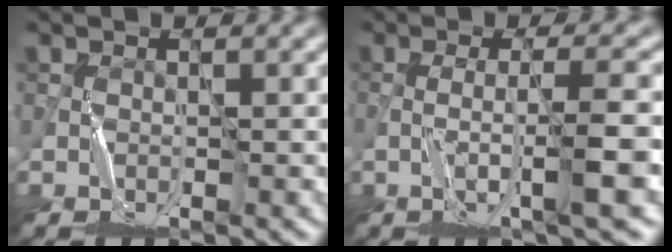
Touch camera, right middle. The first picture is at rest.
{"total": 3.9, "force": [-0.8, -0.1, 3.9], "torque": [-0.057, 0.006, -0.019]}